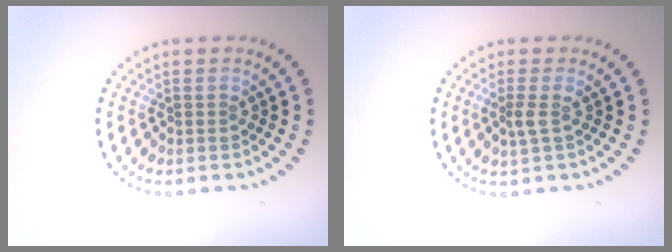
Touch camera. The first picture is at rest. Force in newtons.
{"total": 1.3, "press": 1.0, "slide": 0.7}